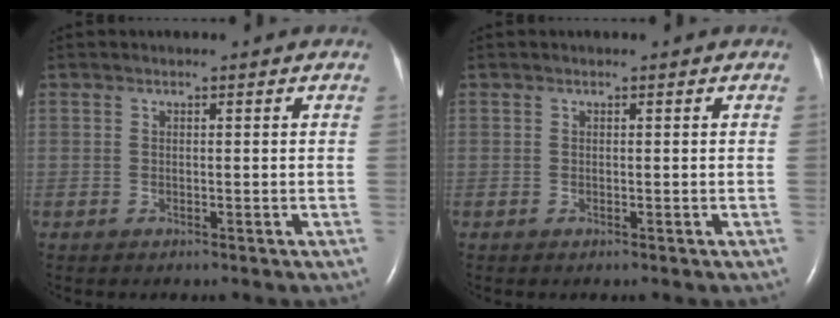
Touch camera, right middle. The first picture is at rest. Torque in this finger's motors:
{"motor_torque": [-0.16, 0.23, -0.08, 0.00]}